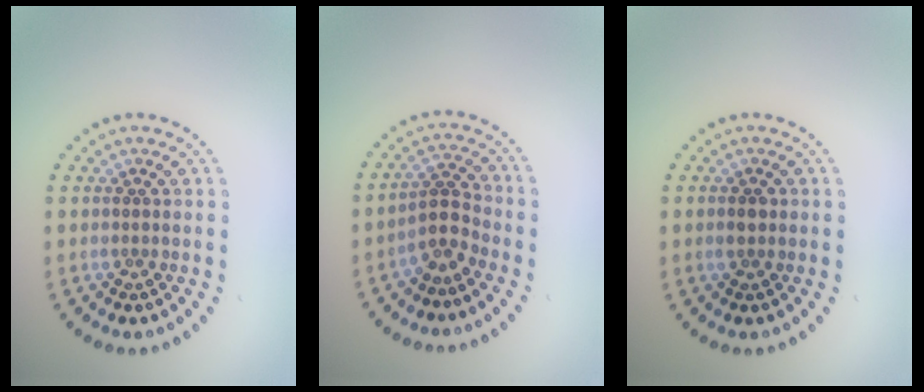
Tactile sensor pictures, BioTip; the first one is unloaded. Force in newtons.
{"total": 2.5, "press": 1.9, "slide": 1.6}
{"total": 0.9, "press": 0.9, "slide": 0.0}